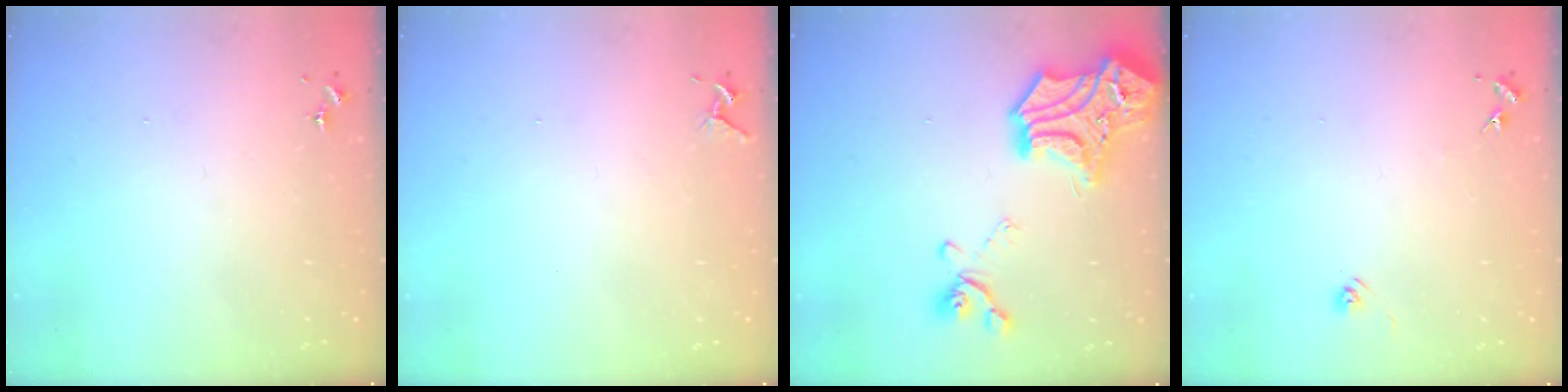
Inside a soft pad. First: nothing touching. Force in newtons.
{"total": 4.3, "press": 4.3, "slide": 0.5}
{"total": 23.1, "press": 23.1, "slide": 1.7}
{"total": 6.3, "press": 6.3, "slide": 0.5}